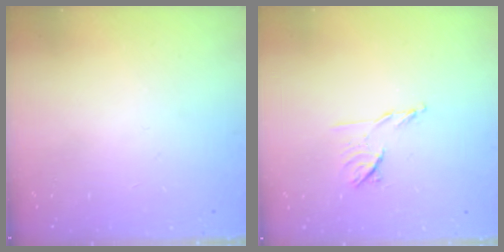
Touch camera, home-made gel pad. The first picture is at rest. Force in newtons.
{"total": 7.1, "press": 7.0, "slide": 1.2}